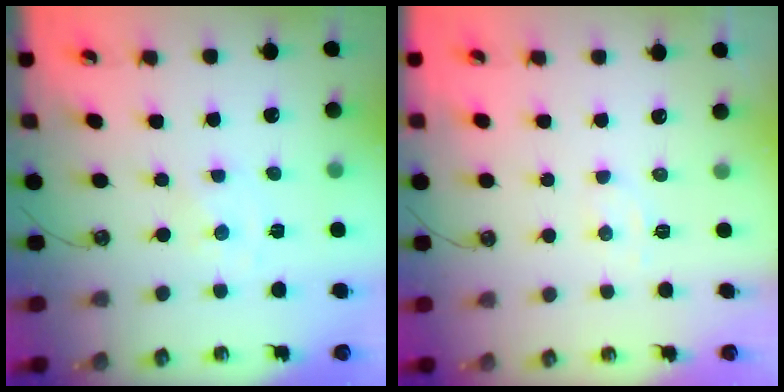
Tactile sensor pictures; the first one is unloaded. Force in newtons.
{"total": 3.5, "press": 3.4, "slide": 0.9}